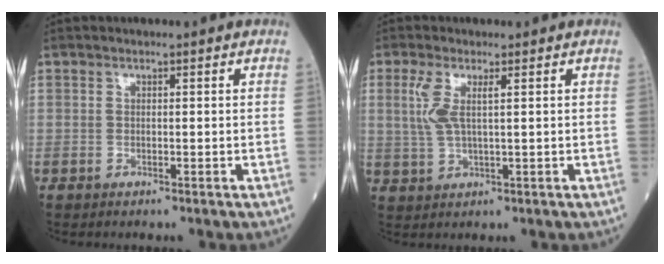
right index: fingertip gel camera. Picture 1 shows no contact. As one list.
[{"total": 4.3, "force": [1.3, 0.9, 4.0], "torque": [-0.102, 0.006, 0.030]}]